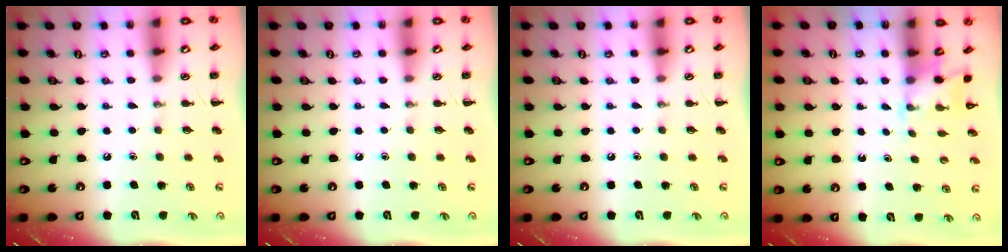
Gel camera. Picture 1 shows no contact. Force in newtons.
{"total": 0.0}
{"total": 0.0}
{"total": 1.9, "press": 1.8, "slide": 0.6}